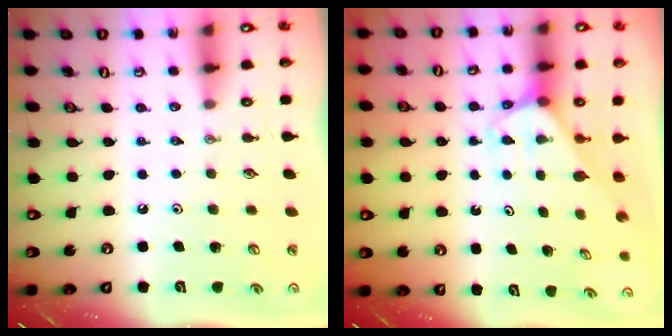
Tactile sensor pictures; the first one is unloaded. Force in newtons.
{"total": 2.5, "press": 2.5, "slide": 0.1}